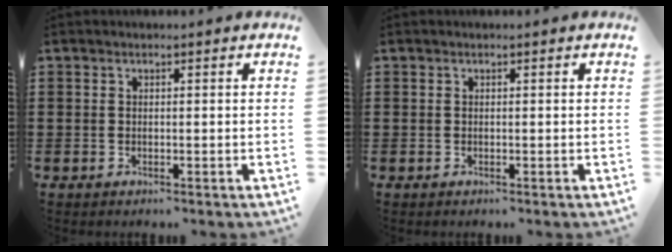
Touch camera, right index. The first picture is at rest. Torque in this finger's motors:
{"motor_torque": [1.21, 0.93, 0.00, 0.00]}